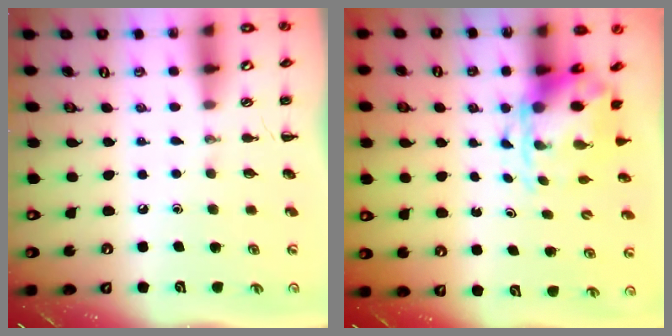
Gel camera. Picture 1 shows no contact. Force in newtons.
{"total": 4.4, "press": 4.2, "slide": 1.1}